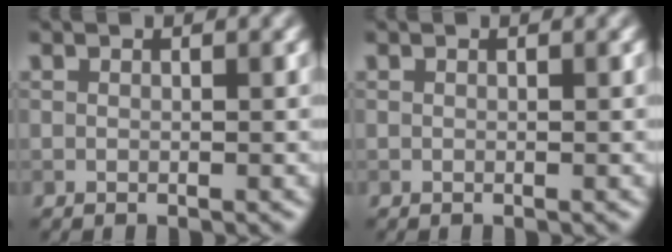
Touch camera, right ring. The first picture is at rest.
{"total": 0.0}